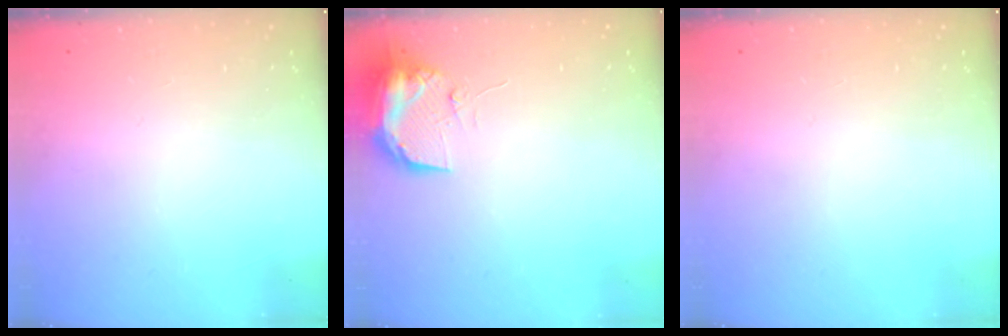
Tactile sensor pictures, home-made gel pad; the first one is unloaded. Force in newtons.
{"total": 10.4, "press": 10.4, "slide": 1.2}
{"total": 0.0}